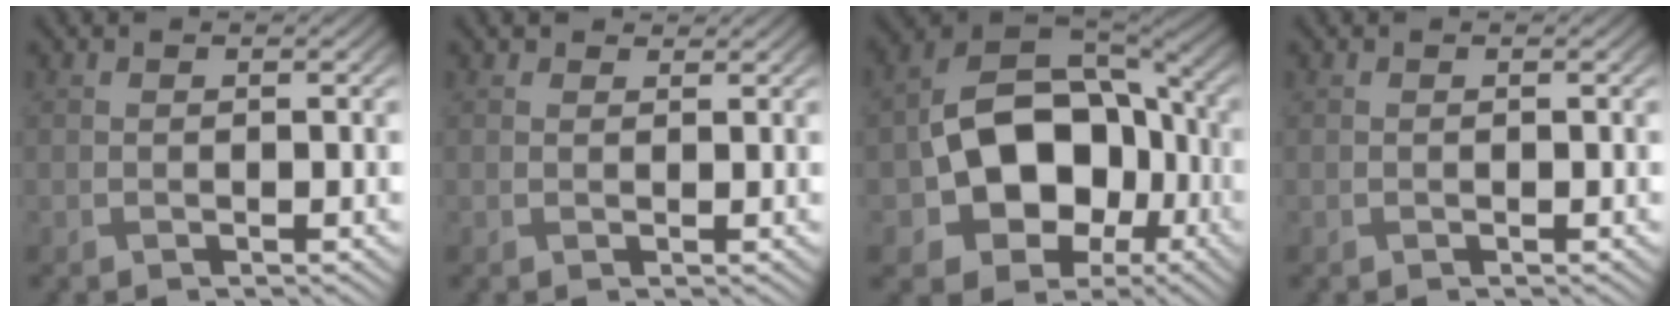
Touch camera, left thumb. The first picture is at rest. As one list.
[{"total": 1.1, "force": [0.9, 0.6, 0.2], "torque": [-0.005, 0.002, 0.015]}, {"total": 15.2, "force": [-3.2, 10.9, 10.1], "torque": [-0.187, -0.012, -0.060]}, {"total": 0.0}]